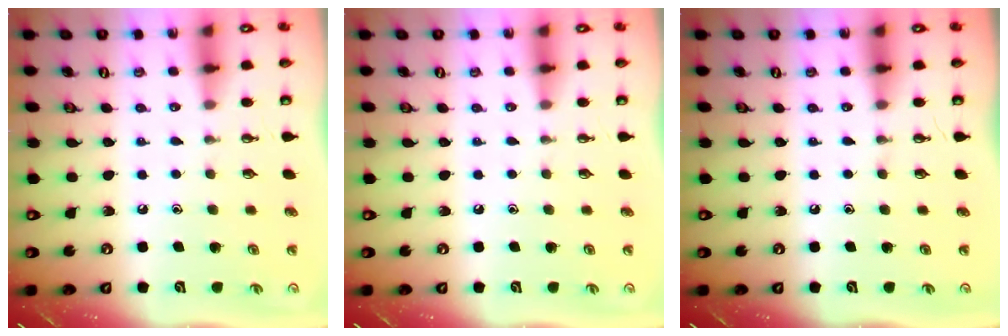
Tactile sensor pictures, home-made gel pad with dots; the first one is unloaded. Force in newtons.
{"total": 0.0}
{"total": 0.0}